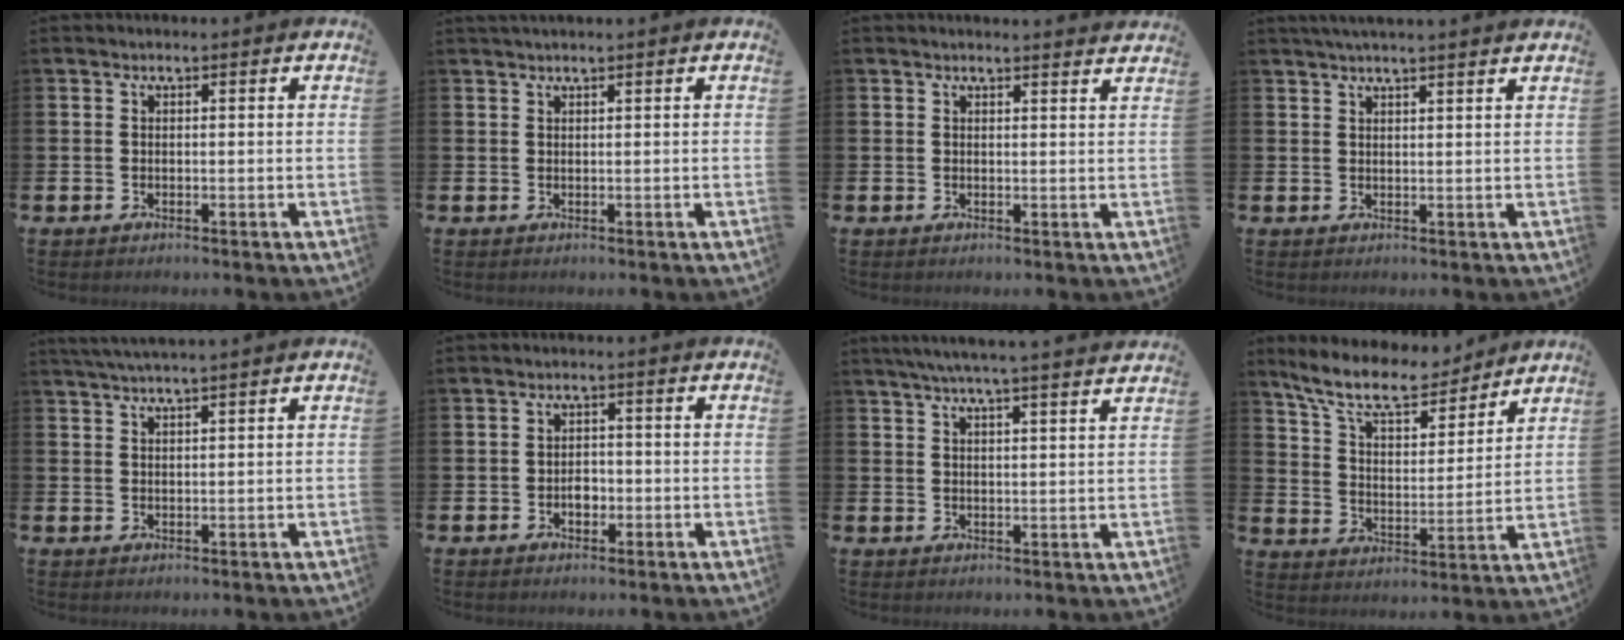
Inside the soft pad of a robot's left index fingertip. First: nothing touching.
{"total": 0.9, "force": [0.8, -0.1, 0.4], "torque": [-0.004, -0.001, 0.013]}
{"total": 1.6, "force": [1.6, -0.1, -0.1], "torque": [0.012, -0.013, 0.026]}
{"total": 2.5, "force": [2.4, -0.4, 0.6], "torque": [-0.011, -0.008, 0.044]}
{"total": 2.6, "force": [2.4, -0.5, 0.6], "torque": [-0.019, -0.004, 0.046]}
{"total": 2.1, "force": [-0.7, 1.6, 1.3], "torque": [-0.015, 0.000, -0.016]}
{"total": 5.5, "force": [5.1, -0.7, 1.9], "torque": [-0.046, -0.019, 0.089]}
{"total": 10.1, "force": [9.0, 2.8, 3.7], "torque": [-0.099, -0.056, 0.159]}